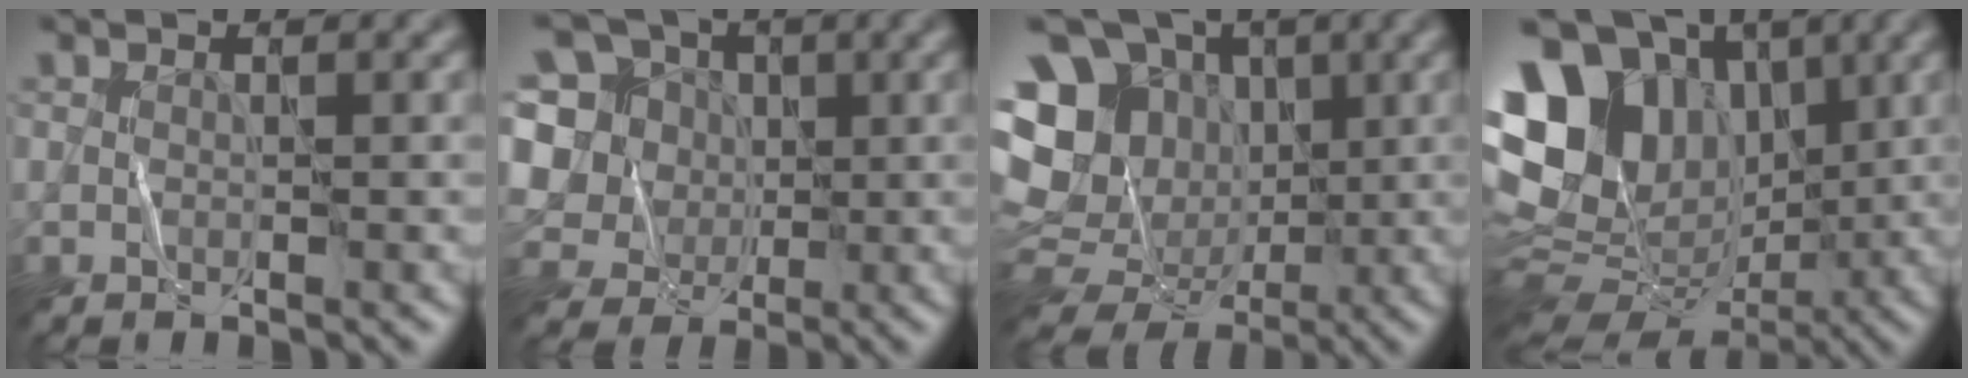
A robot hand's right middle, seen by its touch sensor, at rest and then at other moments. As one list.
[{"total": 11.4, "force": [1.7, 10.3, 4.6], "torque": [-0.141, 0.037, 0.008]}, {"total": 17.8, "force": [0.9, 15.7, 8.2], "torque": [-0.199, 0.010, 0.011]}, {"total": 14.5, "force": [3.3, 10.7, 9.2], "torque": [-0.169, 0.028, 0.060]}]